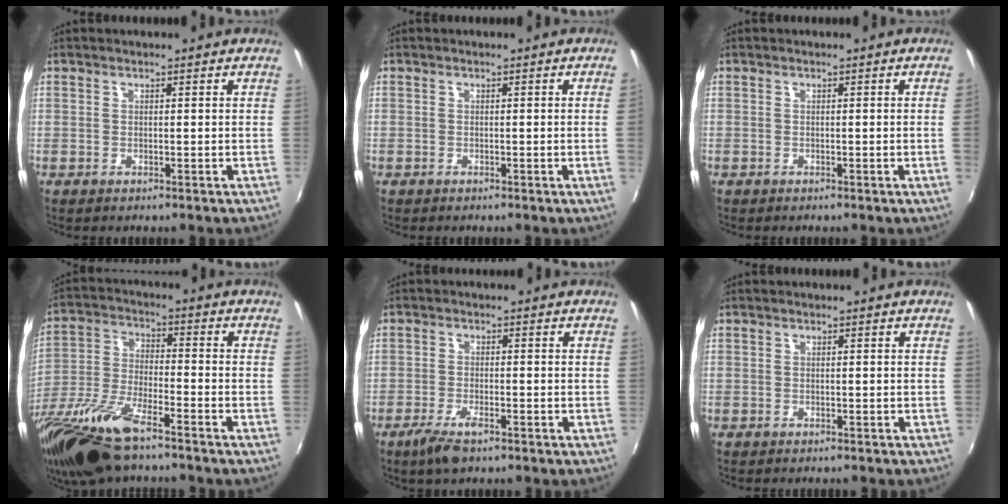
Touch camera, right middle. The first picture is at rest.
{"total": 1.0, "force": [-0.1, -0.6, 0.8], "torque": [-0.004, -0.008, -0.002]}
{"total": 0.9, "force": [-0.1, -0.5, 0.7], "torque": [-0.003, -0.007, -0.002]}
{"total": 18.0, "force": [-13.1, 4.5, 11.6], "torque": [-0.245, -0.049, -0.248]}
{"total": 4.9, "force": [-3.3, 1.3, 3.4], "torque": [-0.083, -0.011, -0.062]}
{"total": 0.7, "force": [-0.6, 0.2, 0.2], "torque": [-0.006, -0.002, -0.008]}